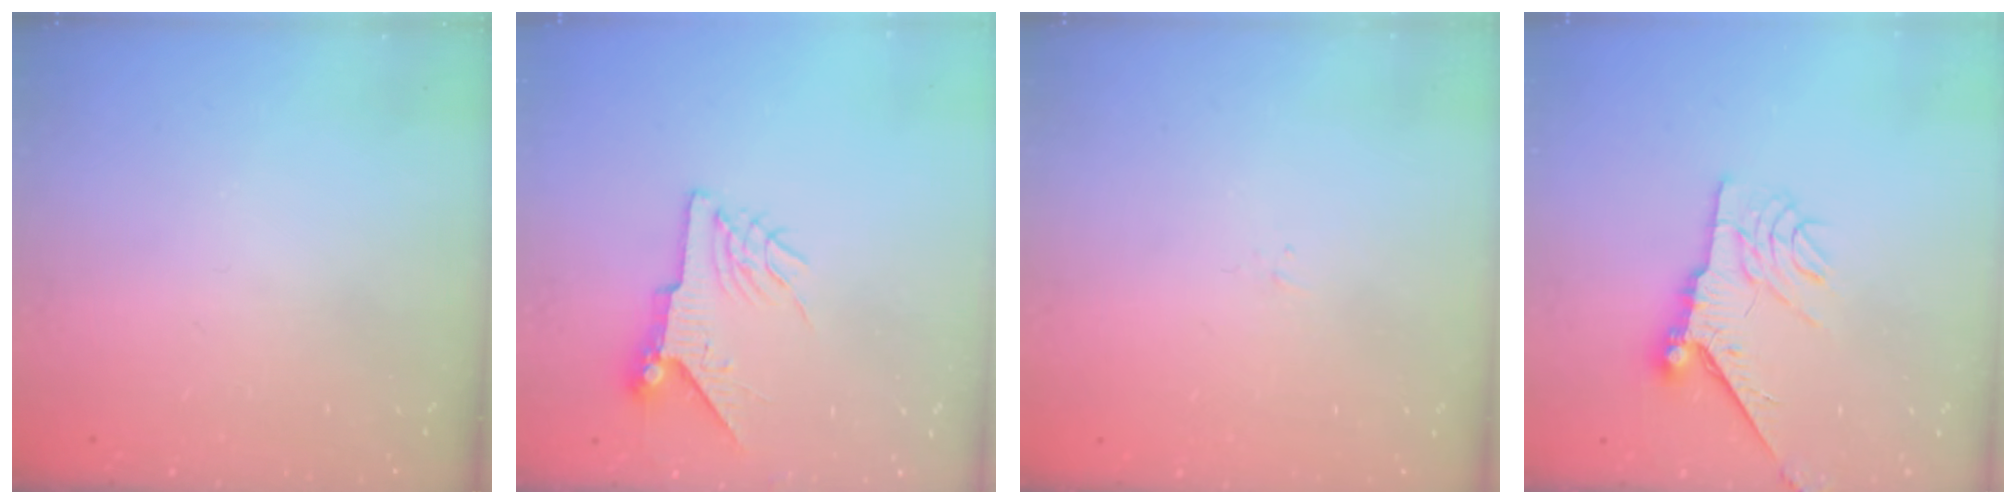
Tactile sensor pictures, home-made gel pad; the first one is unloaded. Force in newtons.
{"total": 7.2, "press": 7.2, "slide": 0.9}
{"total": 1.6, "press": 1.5, "slide": 0.3}
{"total": 9.6, "press": 9.5, "slide": 1.0}